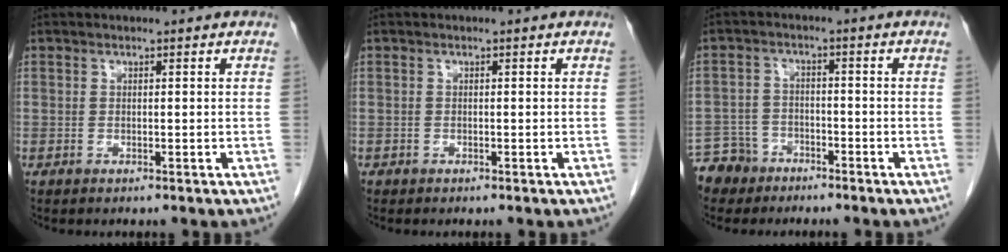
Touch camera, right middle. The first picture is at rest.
{"total": 0.0}
{"total": 5.9, "force": [-4.6, 3.7, -0.2], "torque": [0.005, -0.001, -0.088]}